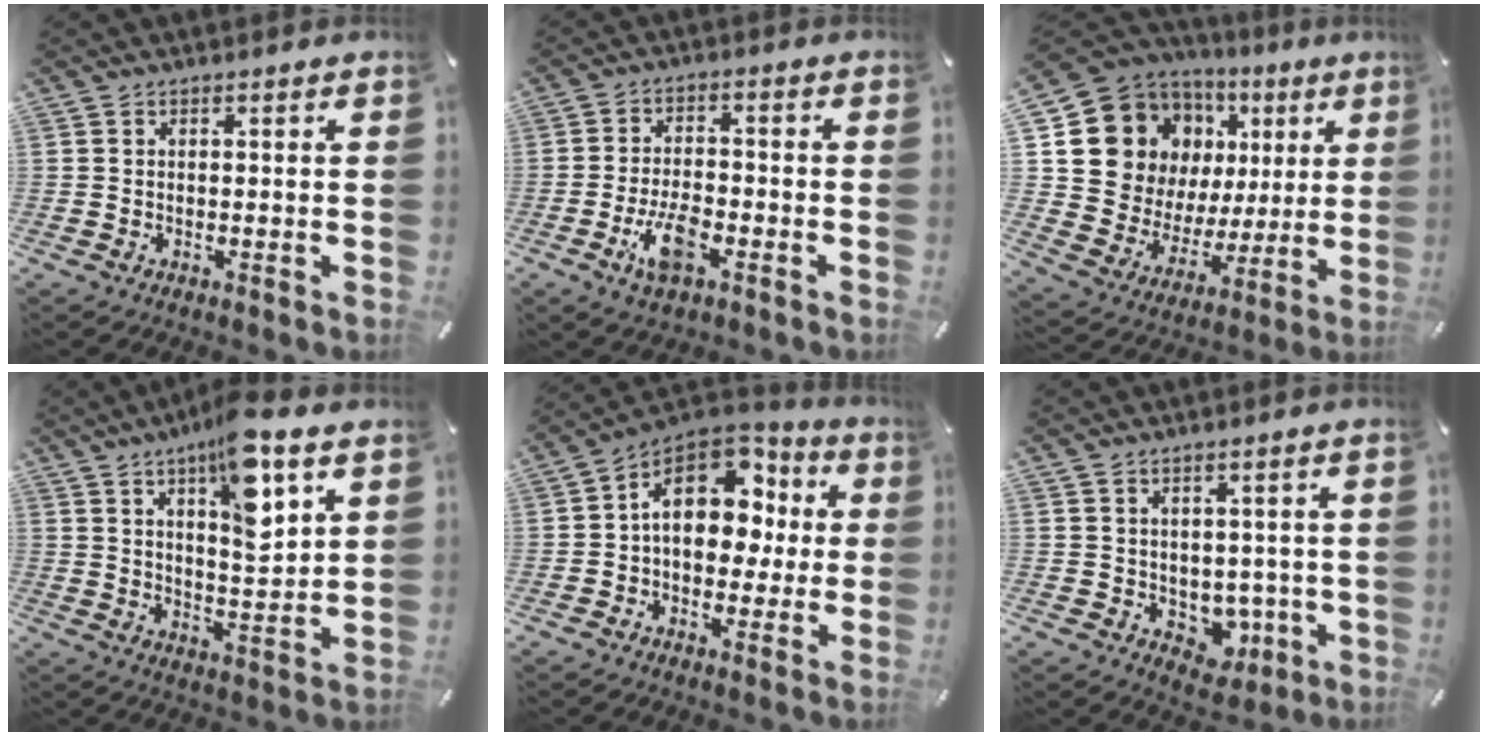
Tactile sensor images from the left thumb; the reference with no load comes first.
{"total": 8.0, "force": [-3.7, 3.8, 6.0], "torque": [-0.124, 0.010, -0.066]}
{"total": 13.8, "force": [6.5, 11.4, 4.5], "torque": [-0.082, -0.054, 0.131]}
{"total": 13.2, "force": [7.7, 4.2, 9.9], "torque": [-0.142, -0.042, 0.126]}
{"total": 15.7, "force": [3.6, 11.3, 10.3], "torque": [-0.150, -0.016, 0.068]}
{"total": 5.7, "force": [0.7, 5.4, 1.8], "torque": [-0.004, -0.013, 0.018]}